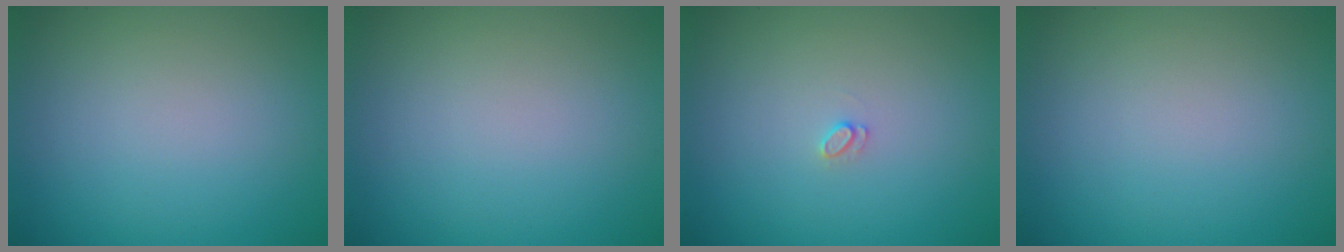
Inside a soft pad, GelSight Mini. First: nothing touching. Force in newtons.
{"total": 0.0}
{"total": 0.7, "press": 0.7, "slide": 0.1}
{"total": 0.0}